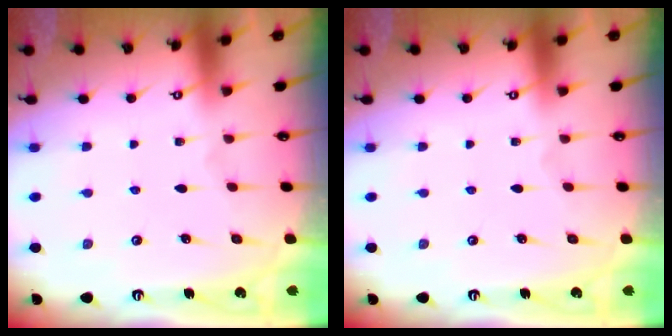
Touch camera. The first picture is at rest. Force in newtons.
{"total": 0.0}